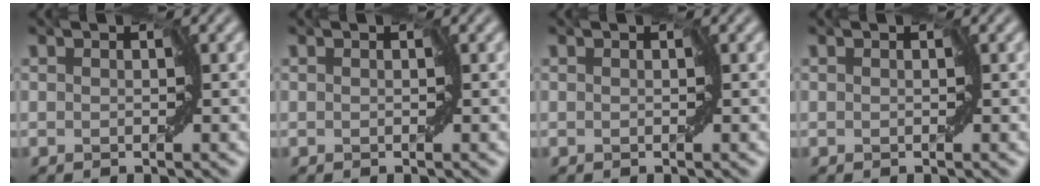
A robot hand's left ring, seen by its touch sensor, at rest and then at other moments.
{"total": 0.0}
{"total": 0.0}
{"total": 0.0}